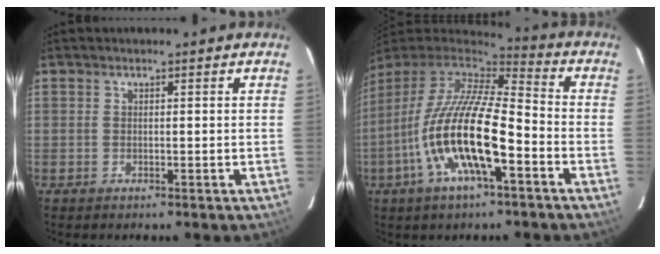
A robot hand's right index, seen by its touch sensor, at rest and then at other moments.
{"total": 19.6, "force": [-7.1, 5.5, 17.5], "torque": [-0.328, -0.028, -0.139]}